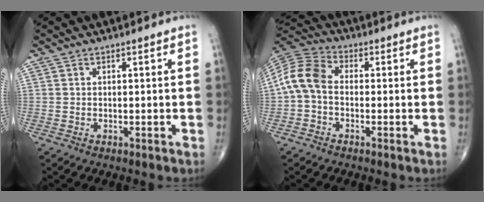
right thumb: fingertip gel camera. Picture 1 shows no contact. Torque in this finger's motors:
{"motor_torque": [-0.08, 0.29, 0.72, -0.28, 0.22]}